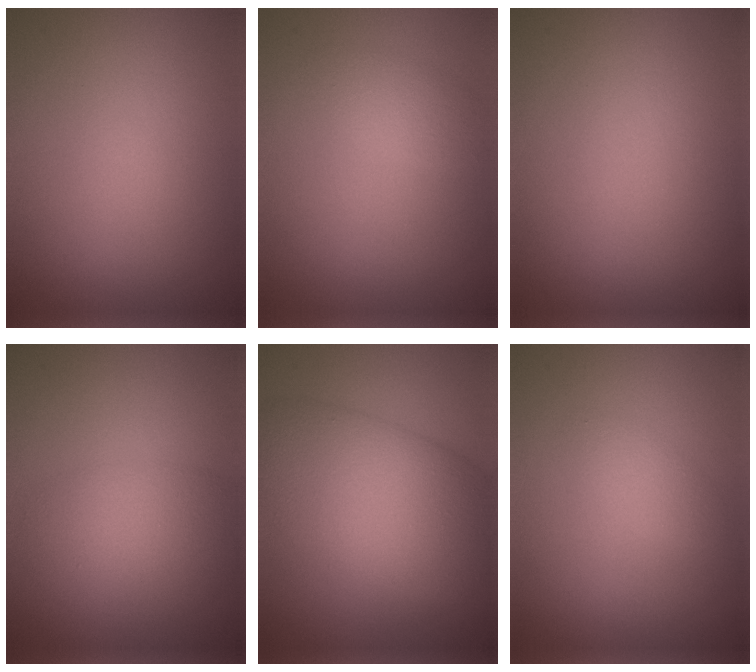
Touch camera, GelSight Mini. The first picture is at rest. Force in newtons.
{"total": 1.6, "press": 1.6, "slide": 0.1}
{"total": 0.0}
{"total": 3.3, "press": 3.3, "slide": 0.1}
{"total": 10.3, "press": 10.3, "slide": 0.3}
{"total": 1.2, "press": 1.2, "slide": 0.0}